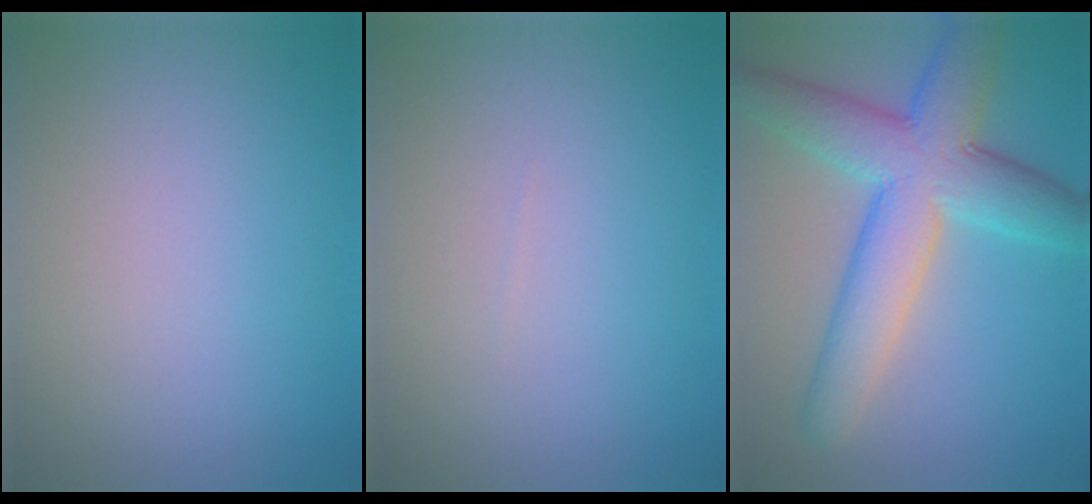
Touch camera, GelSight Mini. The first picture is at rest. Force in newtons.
{"total": 0.0}
{"total": 8.6, "press": 8.6, "slide": 0.3}